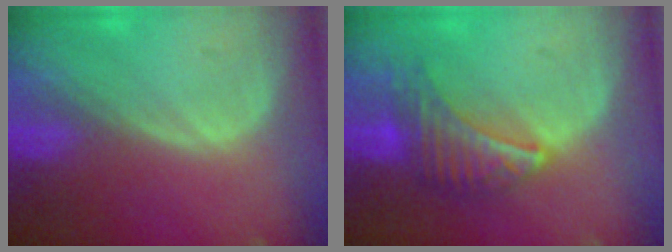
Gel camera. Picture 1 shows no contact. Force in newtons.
{"total": 6.5, "press": 6.5, "slide": 1.0}